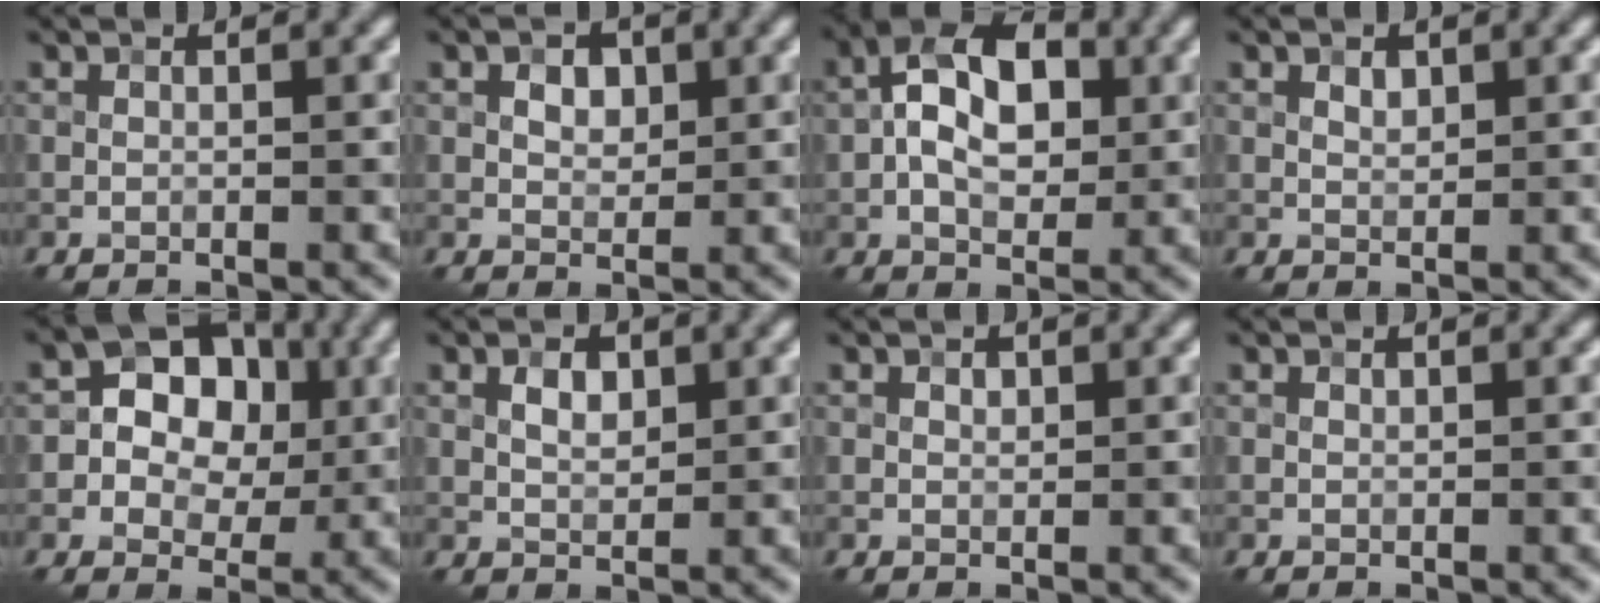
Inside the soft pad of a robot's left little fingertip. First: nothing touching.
{"total": 2.4, "force": [0.8, 1.6, 1.6], "torque": [-0.025, -0.001, 0.013]}
{"total": 7.5, "force": [0.5, 4.5, 6.0], "torque": [-0.102, 0.016, -0.004]}
{"total": 1.2, "force": [0.6, 0.7, 0.7], "torque": [-0.011, 0.000, 0.011]}
{"total": 7.3, "force": [0.7, 5.8, 4.4], "torque": [-0.042, 0.014, -0.012]}
{"total": 2.0, "force": [0.7, 1.2, 1.5], "torque": [-0.025, 0.000, 0.011]}
{"total": 0.6, "force": [0.4, 0.4, 0.3], "torque": [-0.006, 0.000, 0.005]}
{"total": 0.0}